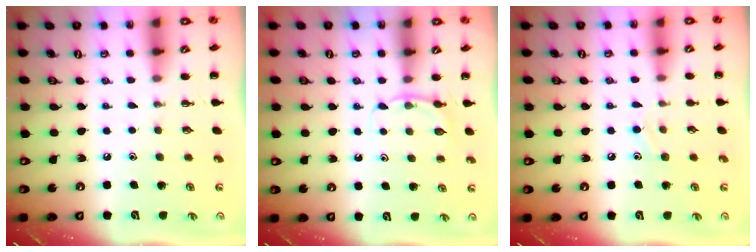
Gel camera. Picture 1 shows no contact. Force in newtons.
{"total": 3.7, "press": 3.4, "slide": 1.3}
{"total": 7.2, "press": 6.8, "slide": 2.3}